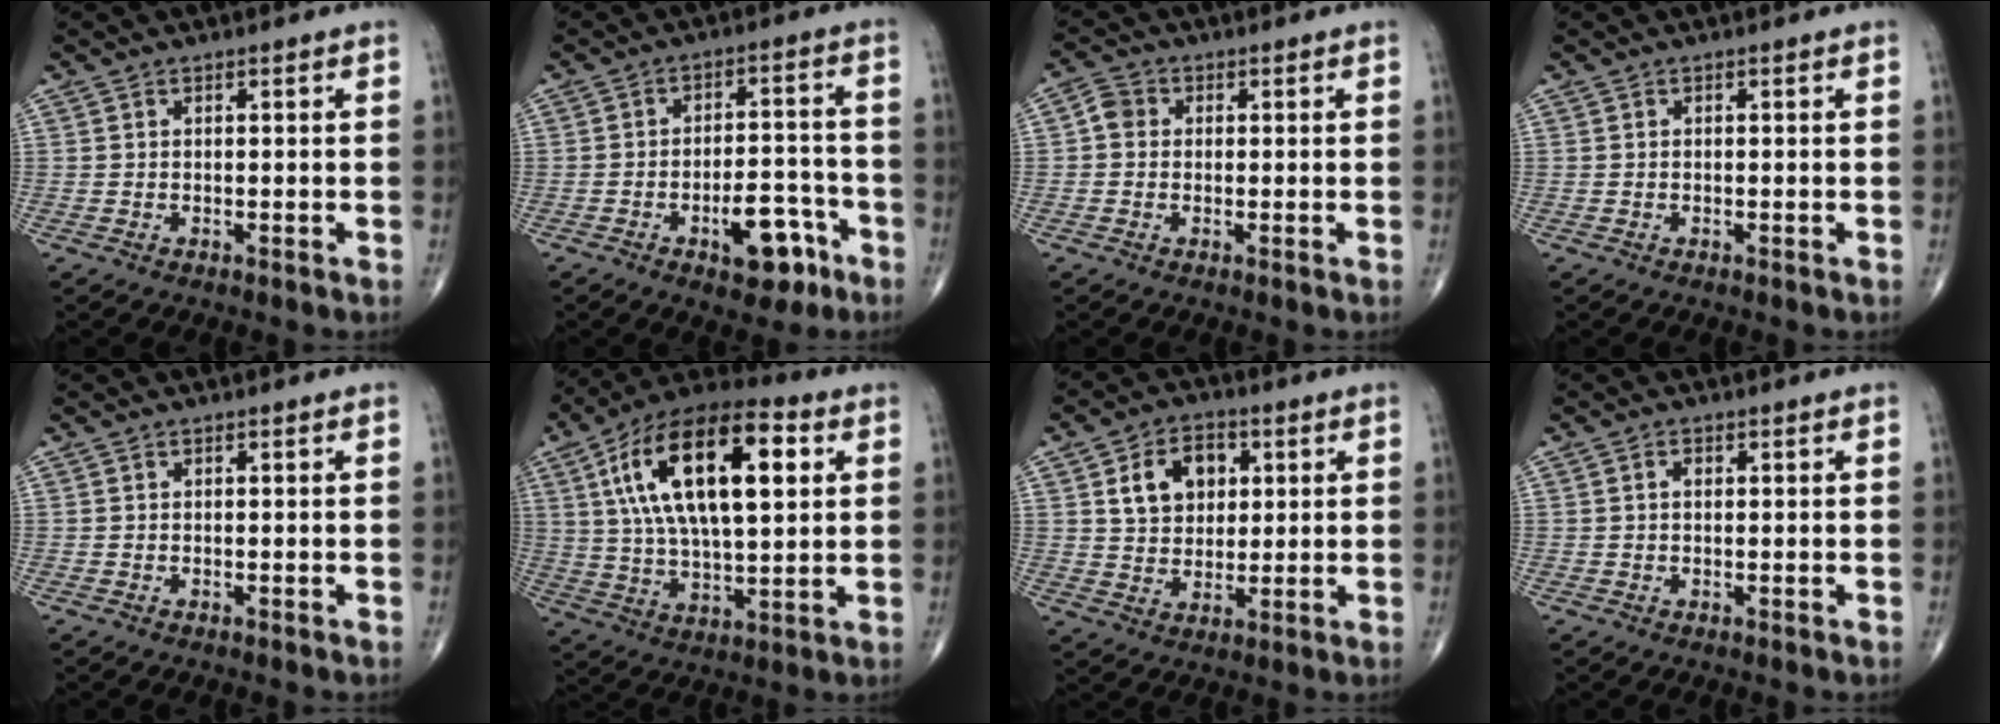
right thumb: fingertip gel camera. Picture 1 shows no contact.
{"total": 9.9, "force": [-4.9, 4.8, 7.1], "torque": [-0.081, 0.042, -0.067]}
{"total": 3.1, "force": [0.0, 2.7, 1.4], "torque": [-0.015, 0.008, -0.008]}
{"total": 0.0}
{"total": 0.0}
{"total": 23.9, "force": [6.6, 10.6, 20.4], "torque": [-0.353, 0.004, 0.104]}
{"total": 9.9, "force": [3.1, 7.2, 6.0], "torque": [-0.066, -0.006, 0.054]}
{"total": 1.3, "force": [0.3, 0.8, 0.9], "torque": [-0.016, 0.003, 0.005]}